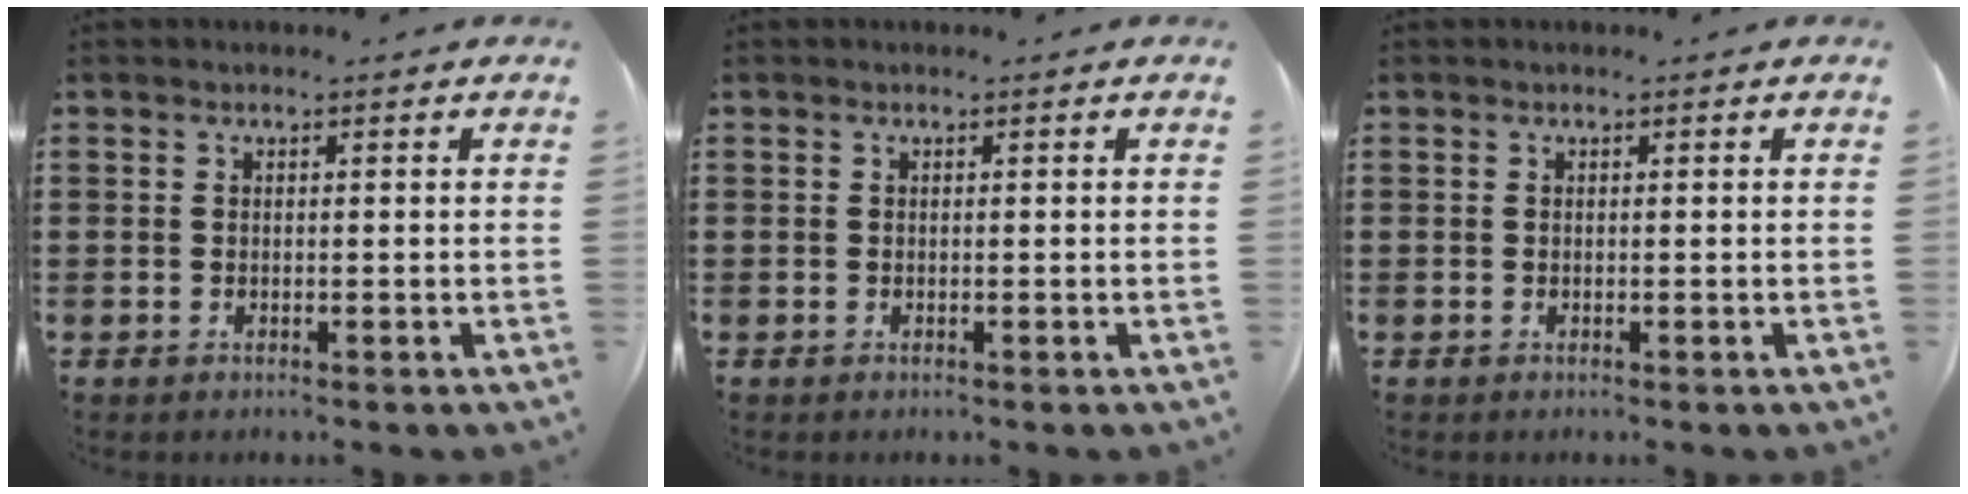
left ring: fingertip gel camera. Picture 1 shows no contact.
{"total": 0.0}
{"total": 0.0}